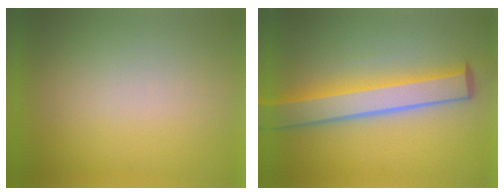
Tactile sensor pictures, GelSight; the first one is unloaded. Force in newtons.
{"total": 6.9}